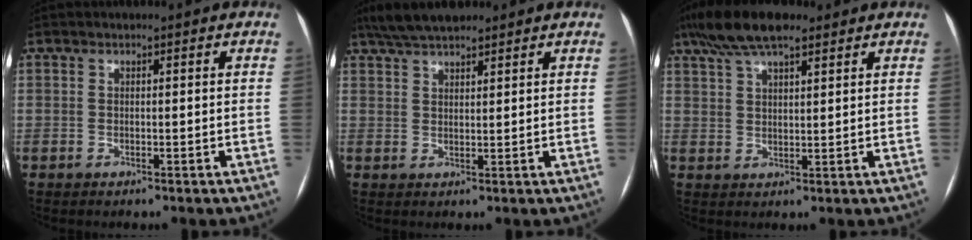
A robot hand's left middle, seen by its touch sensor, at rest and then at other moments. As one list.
[{"total": 7.3, "force": [6.1, 1.8, 3.8], "torque": [-0.066, 0.027, 0.108]}, {"total": 9.7, "force": [7.0, 2.5, 6.2], "torque": [-0.121, 0.030, 0.124]}]